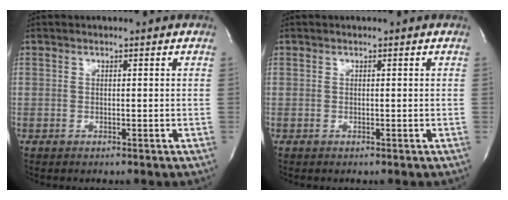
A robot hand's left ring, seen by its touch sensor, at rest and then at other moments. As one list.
[{"total": 0.0}]